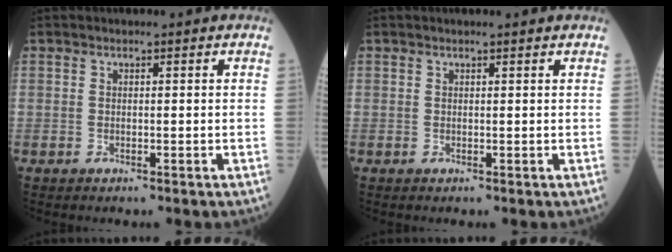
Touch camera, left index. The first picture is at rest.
{"total": 0.6, "force": [0.5, -0.1, 0.2], "torque": [-0.010, -0.004, 0.006]}